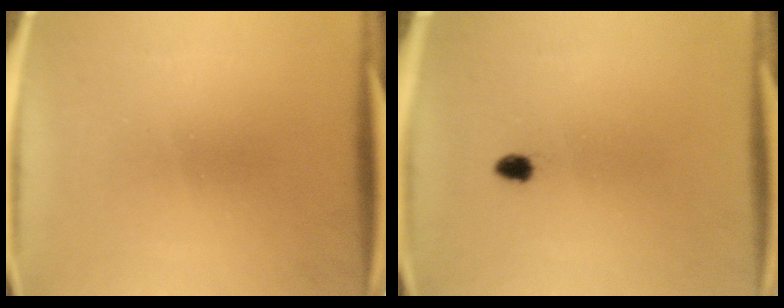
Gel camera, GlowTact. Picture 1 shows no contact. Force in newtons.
{"total": 1.4}